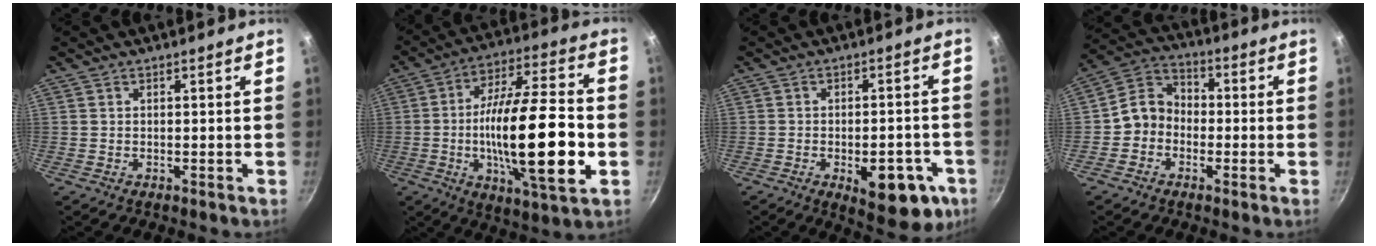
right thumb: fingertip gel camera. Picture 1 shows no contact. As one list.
[{"total": 23.7, "force": [-3.9, 7.0, 22.3], "torque": [-0.365, 0.023, -0.067]}, {"total": 13.6, "force": [-4.9, 6.5, 10.9], "torque": [-0.102, 0.012, -0.054]}, {"total": 7.4, "force": [-1.7, 6.3, 3.4], "torque": [-0.033, 0.030, -0.052]}]